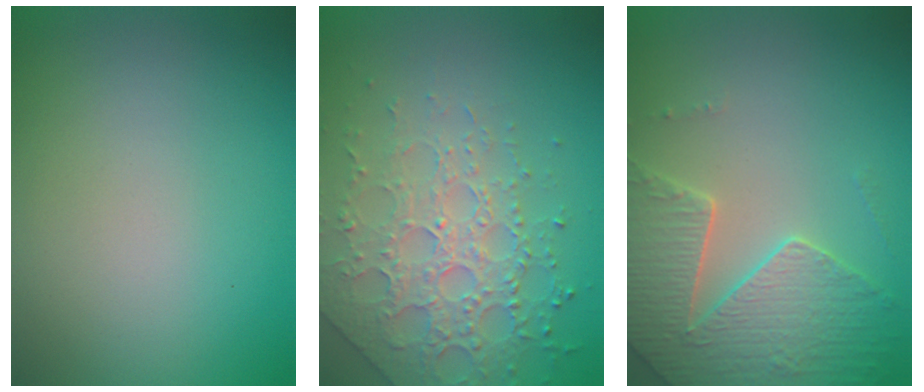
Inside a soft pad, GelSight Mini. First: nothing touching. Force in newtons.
{"total": 4.5, "press": 4.3, "slide": 1.2}
{"total": 4.6, "press": 4.5, "slide": 1.3}